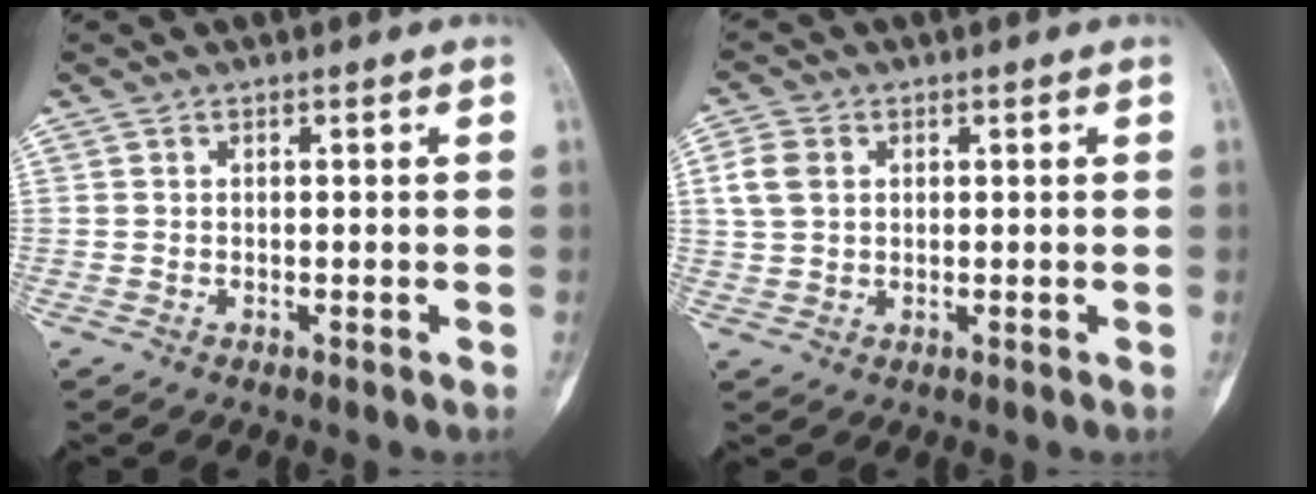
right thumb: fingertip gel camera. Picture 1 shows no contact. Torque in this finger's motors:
{"motor_torque": [-0.30, 0.05, 0.61, 0.16, 0.06]}